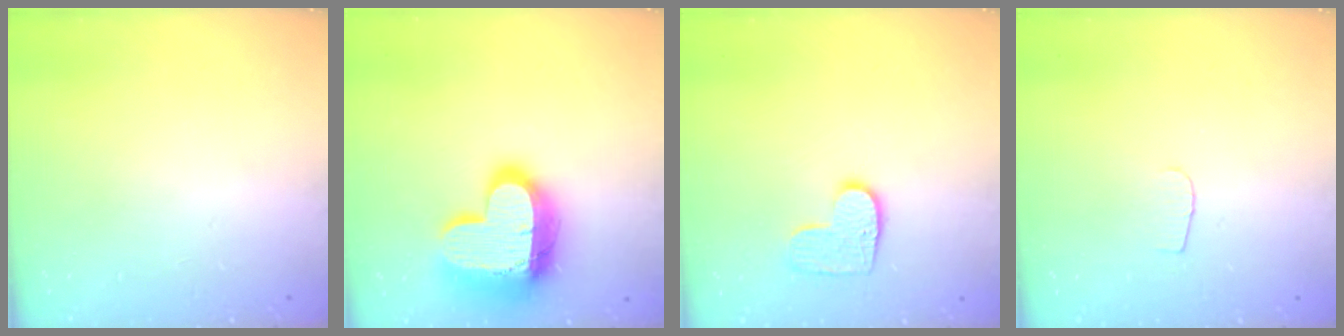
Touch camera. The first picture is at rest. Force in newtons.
{"total": 19.1, "press": 19.0, "slide": 1.5}
{"total": 8.4, "press": 8.4, "slide": 0.4}
{"total": 3.6, "press": 3.5, "slide": 0.4}